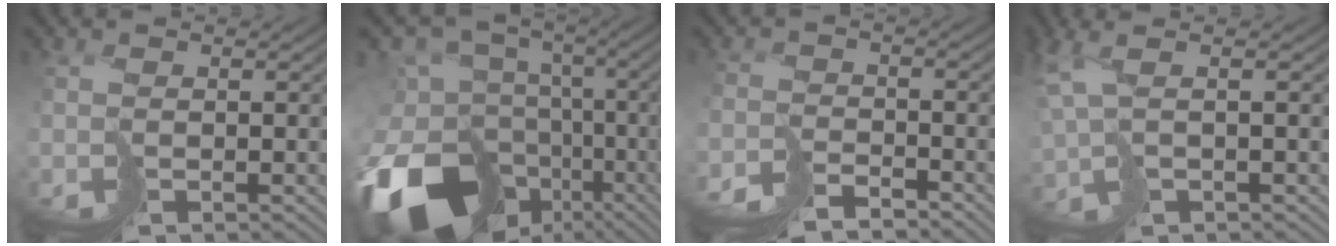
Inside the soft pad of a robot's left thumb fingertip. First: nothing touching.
{"total": 18.4, "force": [-9.0, 12.6, 10.0], "torque": [-0.238, -0.039, -0.103]}
{"total": 4.7, "force": [-4.5, 0.6, 1.0], "torque": [-0.009, 0.000, -0.089]}
{"total": 4.5, "force": [2.1, 1.1, 3.9], "torque": [-0.101, -0.007, 0.041]}